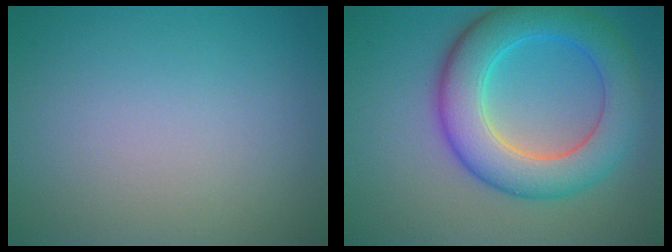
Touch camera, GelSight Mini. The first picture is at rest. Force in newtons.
{"total": 8.1, "press": 8.1, "slide": 0.2}